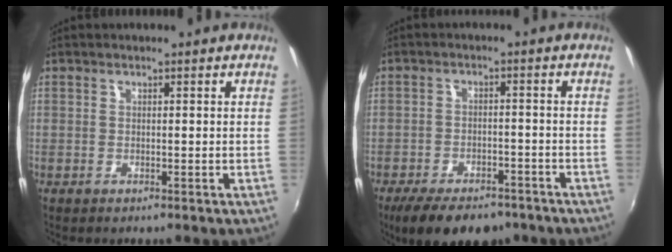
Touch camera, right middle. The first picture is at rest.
{"total": 13.2, "force": [-9.9, 5.5, 6.8], "torque": [-0.147, -0.024, -0.151]}